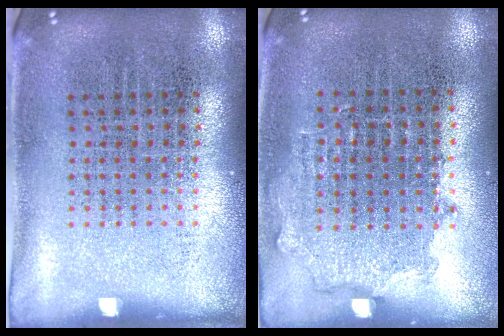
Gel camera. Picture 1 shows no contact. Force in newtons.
{"total": 0.8, "press": 0.8, "slide": 0.3}